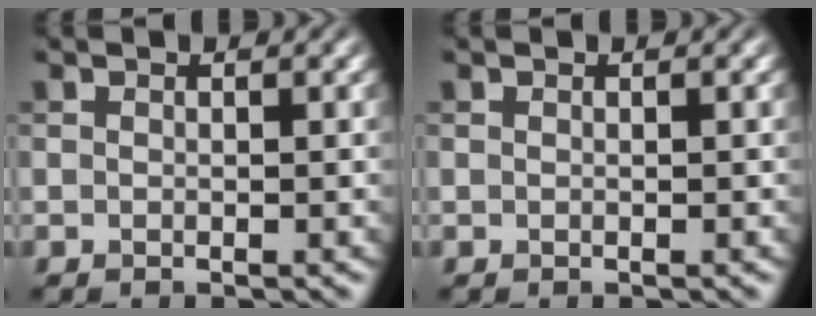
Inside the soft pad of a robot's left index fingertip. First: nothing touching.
{"total": 0.0}